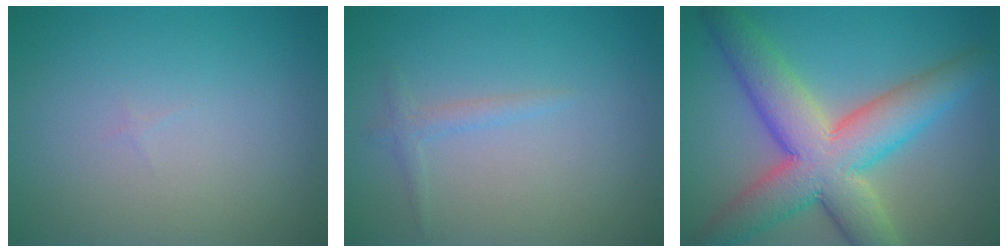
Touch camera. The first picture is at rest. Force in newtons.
{"total": 1.1, "press": 1.1, "slide": 0.1}
{"total": 10.1, "press": 10.1, "slide": 0.5}